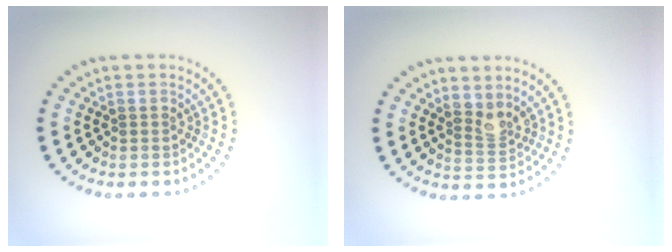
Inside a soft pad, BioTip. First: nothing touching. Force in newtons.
{"total": 2.0, "press": 1.6, "slide": 1.3}